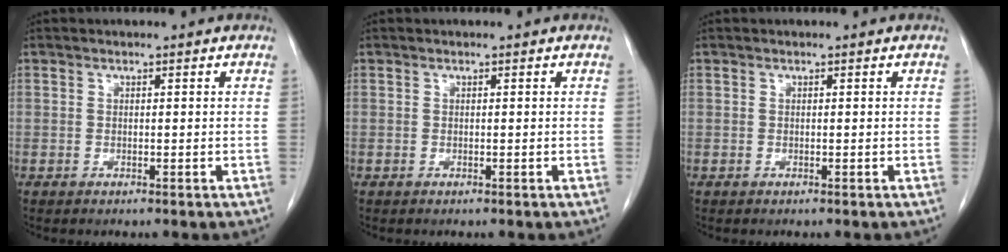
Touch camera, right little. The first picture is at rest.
{"total": 0.0}
{"total": 0.0}